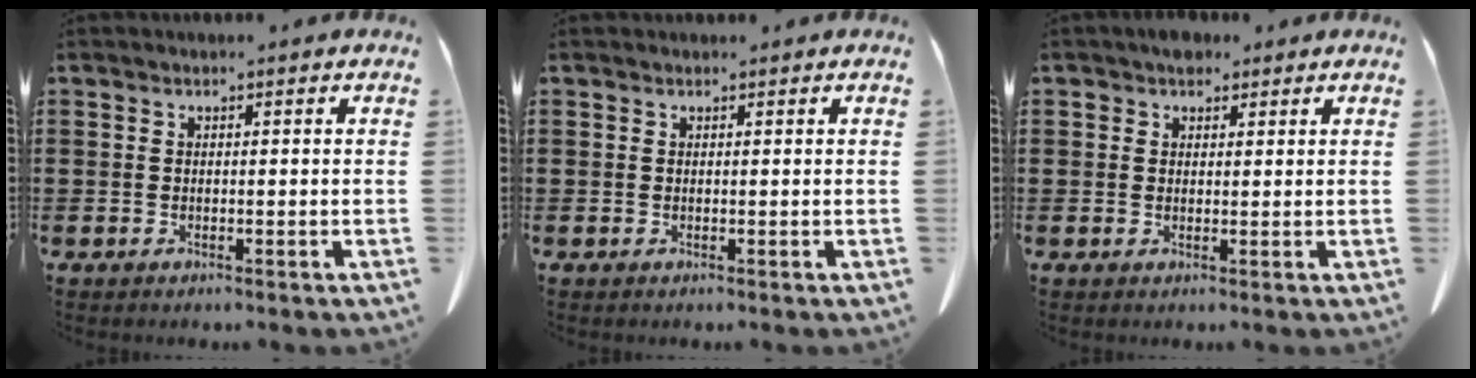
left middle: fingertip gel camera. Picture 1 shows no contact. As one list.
[{"total": 0.0}, {"total": 2.4, "force": [1.8, 1.4, 0.7], "torque": [-0.020, 0.007, 0.034]}]